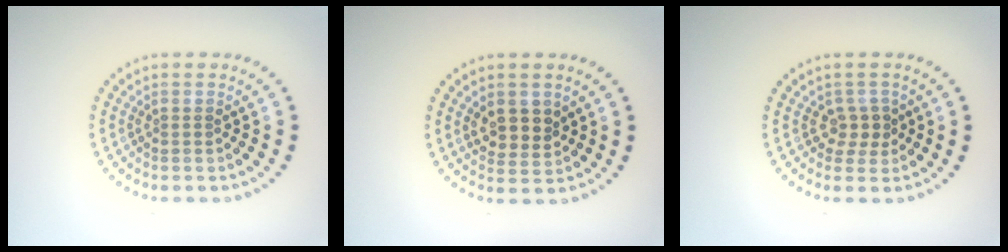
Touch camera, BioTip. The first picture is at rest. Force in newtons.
{"total": 2.7, "press": 2.5, "slide": 1.0}
{"total": 1.9, "press": 1.6, "slide": 1.0}